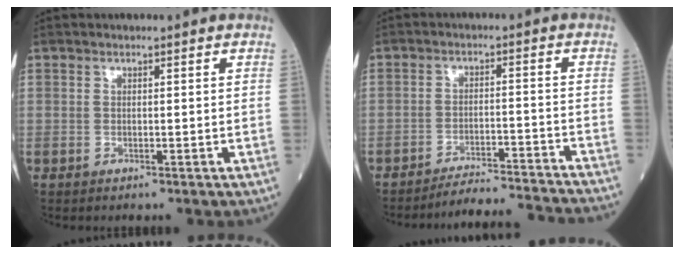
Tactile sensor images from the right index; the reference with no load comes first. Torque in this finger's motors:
{"motor_torque": [-0.26, -0.35, 0.03, 0.00]}